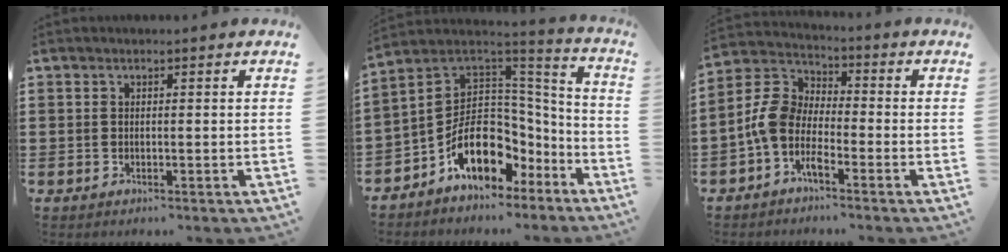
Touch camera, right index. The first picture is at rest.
{"total": 12.2, "force": [-4.5, 8.4, 7.6], "torque": [-0.149, -0.012, -0.084]}
{"total": 6.0, "force": [-2.8, 3.6, 4.0], "torque": [-0.131, -0.017, -0.070]}